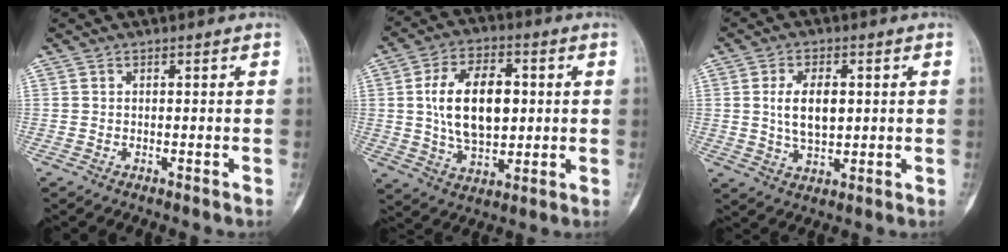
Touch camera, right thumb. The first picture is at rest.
{"total": 15.3, "force": [1.8, 9.2, 12.1], "torque": [-0.188, 0.003, 0.034]}
{"total": 7.8, "force": [1.1, 4.5, 6.2], "torque": [-0.104, -0.005, 0.024]}